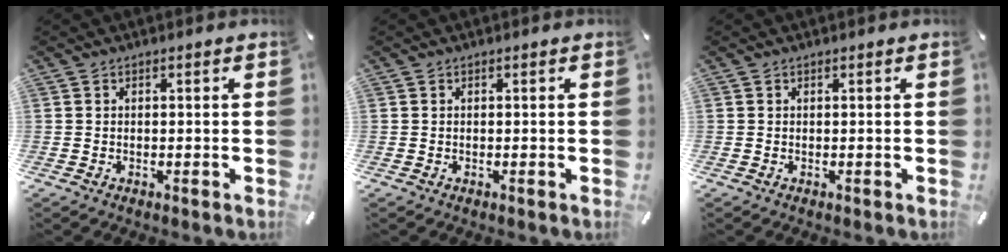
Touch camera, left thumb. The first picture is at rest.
{"total": 0.0}
{"total": 0.0}